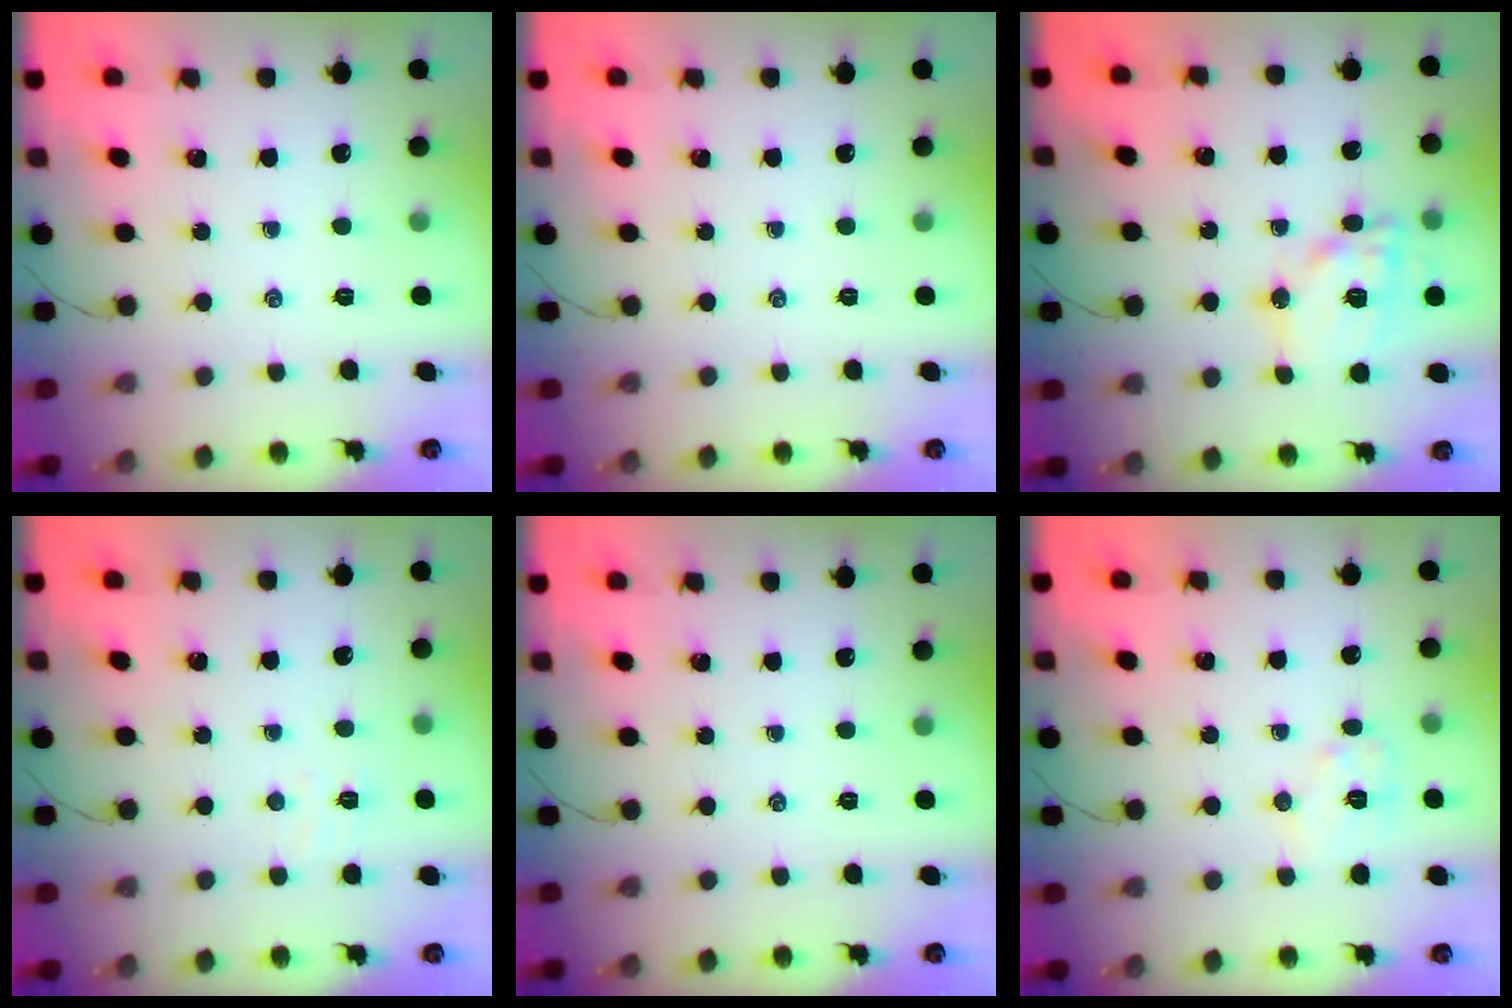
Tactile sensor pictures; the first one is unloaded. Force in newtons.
{"total": 0.0}
{"total": 14.0, "press": 13.9, "slide": 1.7}
{"total": 3.7, "press": 3.5, "slide": 1.0}
{"total": 0.0}
{"total": 7.1, "press": 7.1, "slide": 0.5}